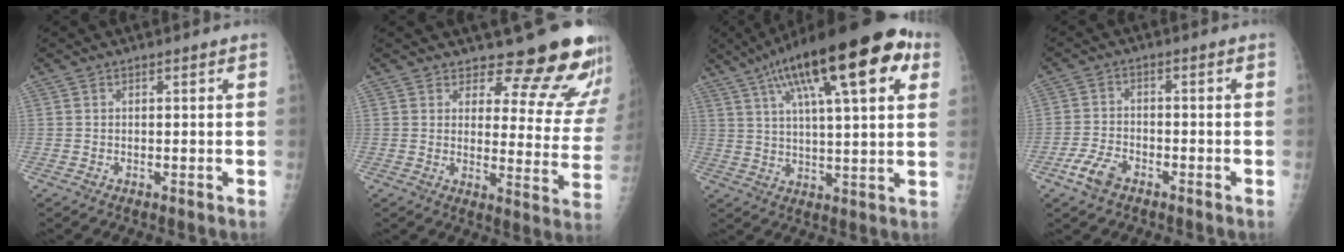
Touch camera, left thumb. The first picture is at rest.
{"total": 15.8, "force": [14.5, 4.4, 4.5], "torque": [-0.004, -0.145, 0.157]}
{"total": 25.0, "force": [11.4, 7.6, 20.9], "torque": [-0.312, 0.010, 0.173]}
{"total": 5.4, "force": [-3.4, 3.0, 2.8], "torque": [-0.060, 0.013, -0.066]}